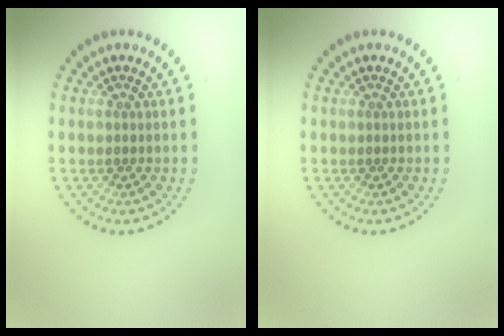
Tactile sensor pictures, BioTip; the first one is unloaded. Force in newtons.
{"total": 0.0}